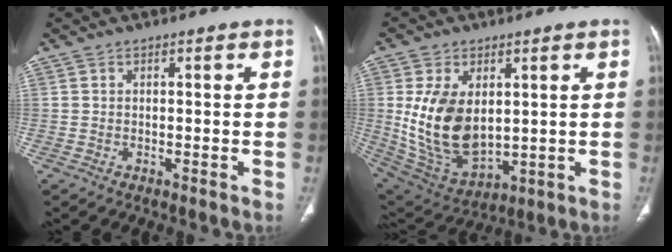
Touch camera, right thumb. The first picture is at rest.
{"total": 16.1, "force": [1.7, 9.9, 12.5], "torque": [-0.213, -0.015, 0.059]}